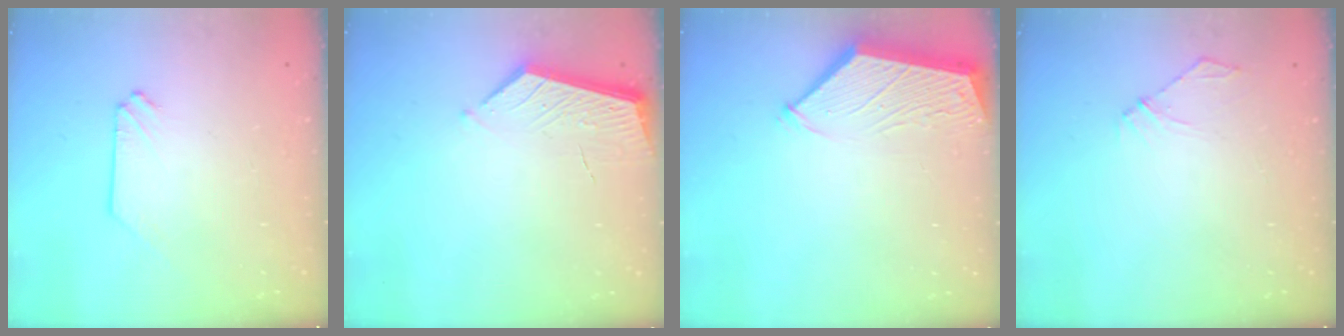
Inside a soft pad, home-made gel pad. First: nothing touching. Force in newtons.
{"total": 3.8, "press": 3.8, "slide": 0.4}
{"total": 3.4, "press": 3.3, "slide": 0.5}
{"total": 5.5, "press": 5.5, "slide": 0.8}